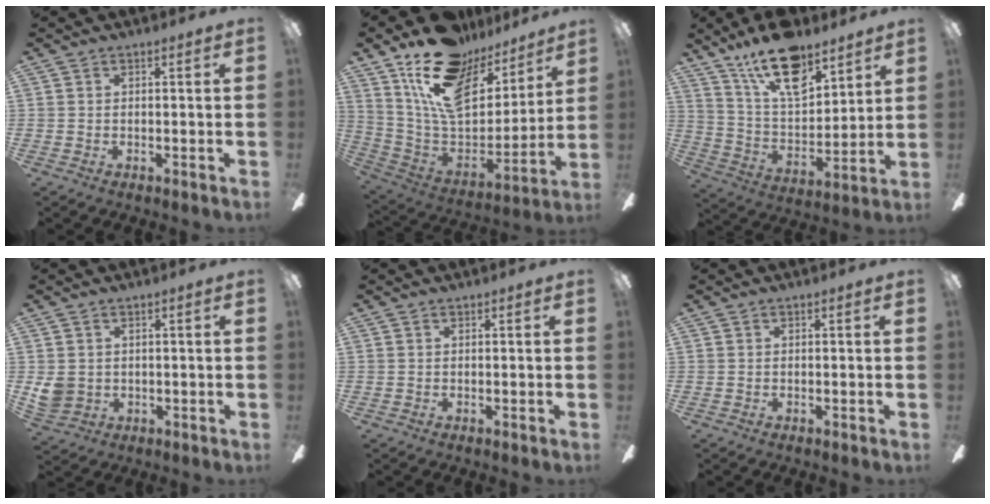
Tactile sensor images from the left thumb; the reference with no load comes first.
{"total": 20.7, "force": [12.8, 11.2, 11.8], "torque": [-0.208, -0.077, 0.226]}
{"total": 18.5, "force": [12.2, 8.5, 10.9], "torque": [-0.191, -0.056, 0.215]}
{"total": 4.5, "force": [0.8, 4.1, 1.7], "torque": [-0.035, 0.005, 0.020]}
{"total": 0.0}
{"total": 0.0}